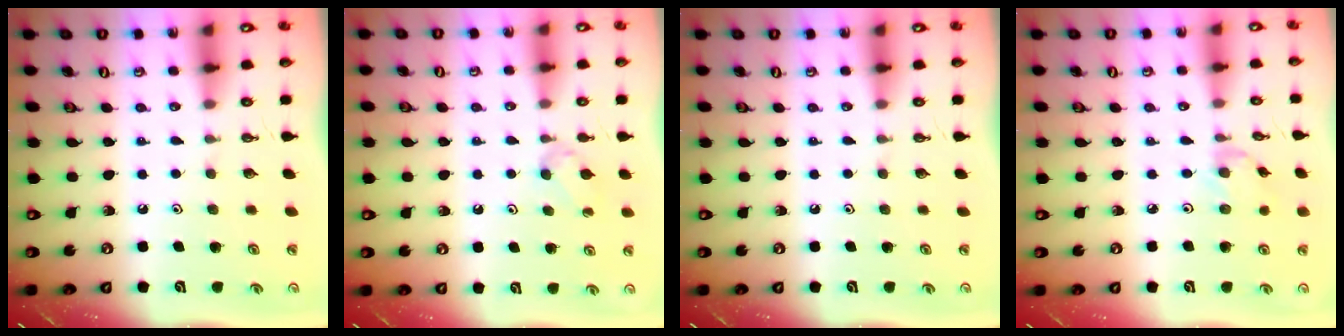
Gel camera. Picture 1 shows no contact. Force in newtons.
{"total": 3.1, "press": 3.0, "slide": 0.6}
{"total": 0.0}
{"total": 2.0, "press": 2.0, "slide": 0.3}